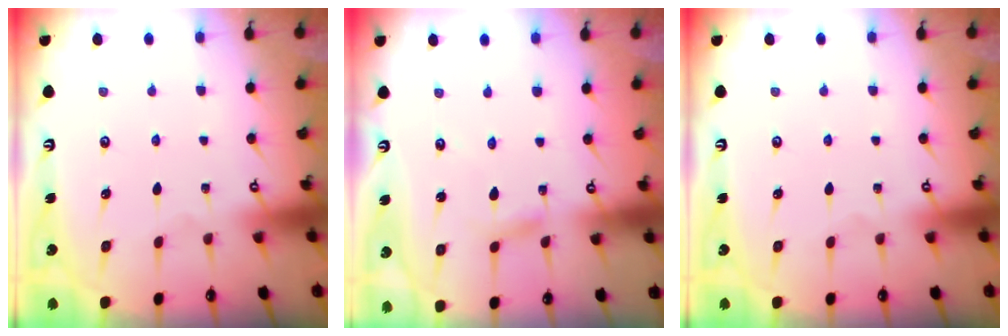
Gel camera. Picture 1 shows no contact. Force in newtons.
{"total": 3.3, "press": 3.2, "slide": 0.3}
{"total": 0.0}